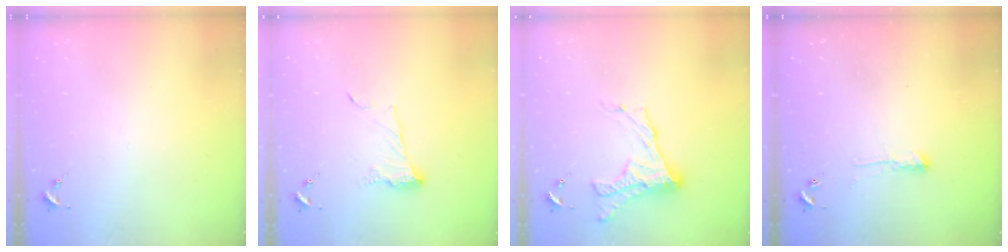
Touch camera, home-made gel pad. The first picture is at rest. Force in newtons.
{"total": 9.5, "press": 9.5, "slide": 0.3}
{"total": 14.7, "press": 14.7, "slide": 1.0}
{"total": 3.9, "press": 3.8, "slide": 0.6}